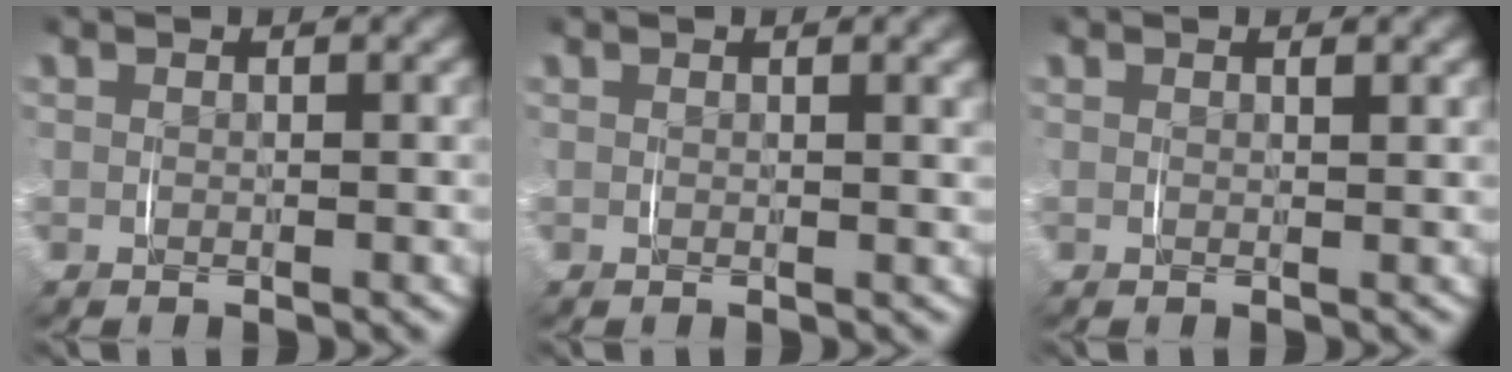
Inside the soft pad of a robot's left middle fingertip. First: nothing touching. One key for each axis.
{"total": 1.0, "fx": 0.7, "fy": 0.0, "fz": 0.7, "tx": -0.008, "ty": 0.003, "tz": 0.009}
{"total": 0.7, "fx": 0.5, "fy": 0.0, "fz": 0.4, "tx": -0.005, "ty": -0.001, "tz": 0.009}